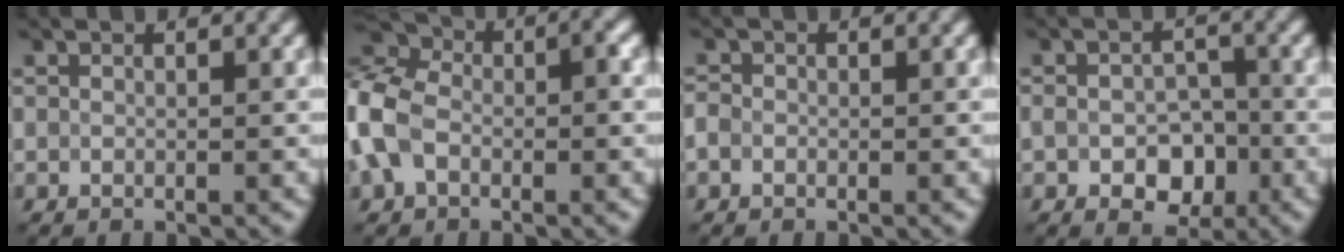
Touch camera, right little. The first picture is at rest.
{"total": 7.8, "force": [-1.3, 5.0, 5.8], "torque": [-0.136, 0.015, -0.042]}
{"total": 0.8, "force": [-0.5, 0.6, 0.3], "torque": [-0.006, -0.002, -0.004]}
{"total": 4.3, "force": [-1.5, 3.0, 2.8], "torque": [-0.049, -0.007, -0.022]}